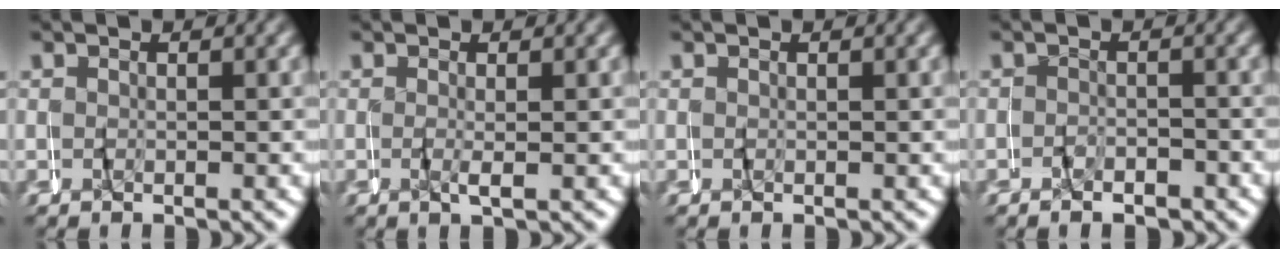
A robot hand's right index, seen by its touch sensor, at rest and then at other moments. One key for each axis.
{"total": 0.9, "fx": -0.4, "fy": -0.4, "fz": 0.7, "tx": -0.019, "ty": -0.004, "tz": -0.004}
{"total": 0.0}
{"total": 1.7, "fx": -1.4, "fy": 0.9, "fz": 0.3, "tx": -0.008, "ty": 0.000, "tz": -0.028}